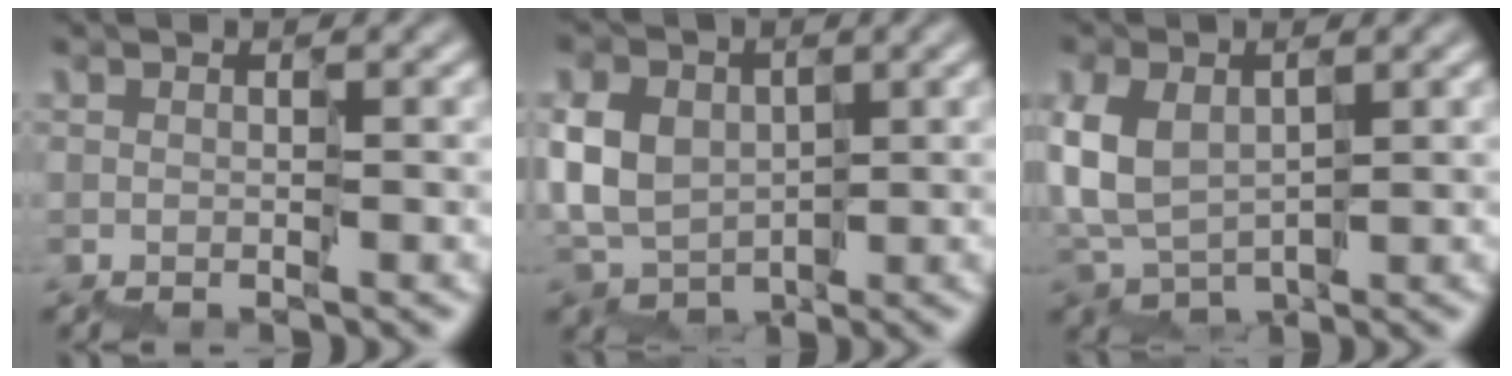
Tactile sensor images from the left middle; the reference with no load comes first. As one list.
[{"total": 4.1, "force": [0.5, 3.5, 2.1], "torque": [-0.051, 0.015, 0.001]}, {"total": 2.5, "force": [0.4, 1.7, 1.8], "torque": [-0.053, 0.011, 0.005]}]